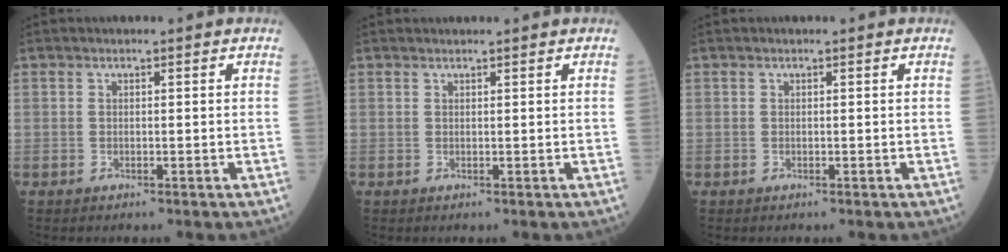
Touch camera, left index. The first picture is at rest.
{"total": 1.0, "force": [1.0, 0.0, 0.2], "torque": [-0.006, 0.009, 0.019]}
{"total": 0.0}